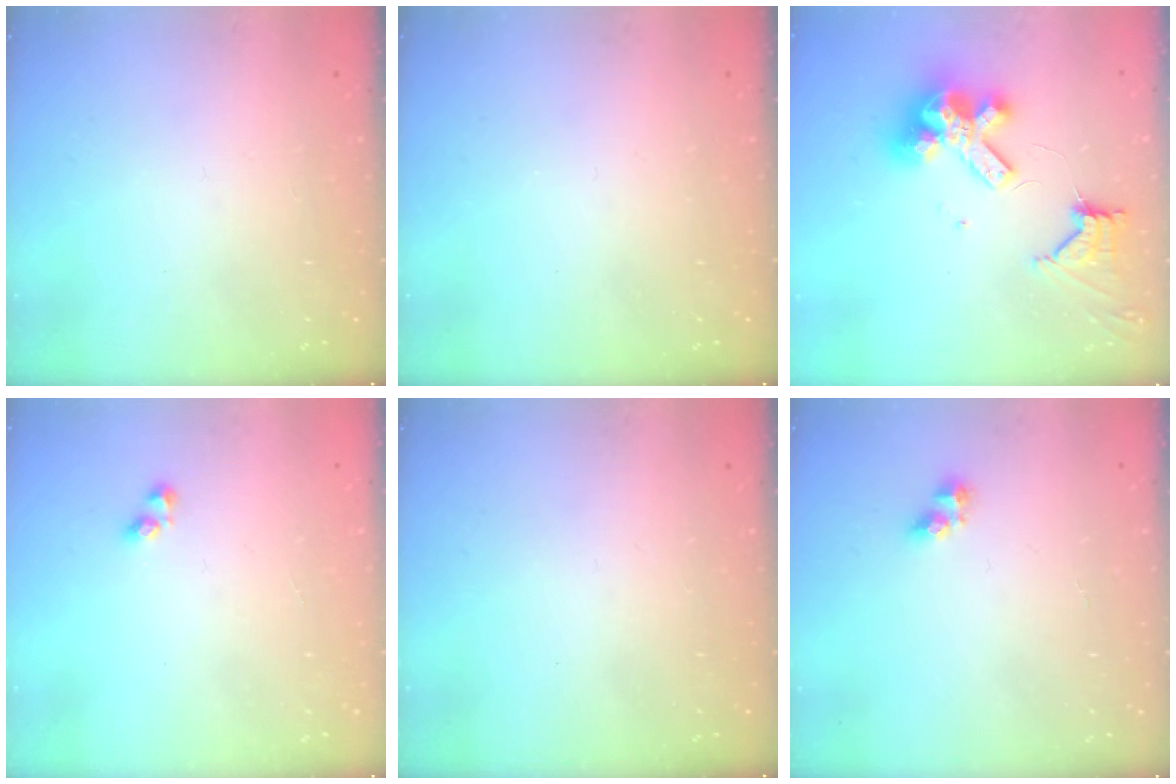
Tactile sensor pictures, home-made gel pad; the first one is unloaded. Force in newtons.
{"total": 0.0}
{"total": 14.3, "press": 14.2, "slide": 1.7}
{"total": 2.9, "press": 2.6, "slide": 1.3}
{"total": 0.0}
{"total": 5.1, "press": 5.0, "slide": 0.4}